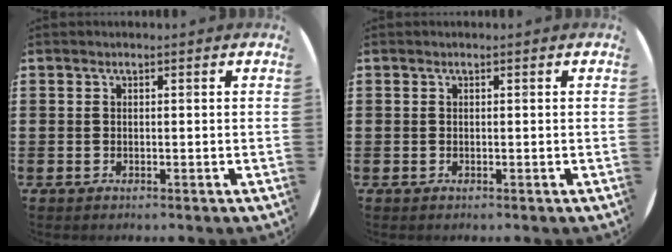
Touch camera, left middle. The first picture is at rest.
{"total": 0.0}